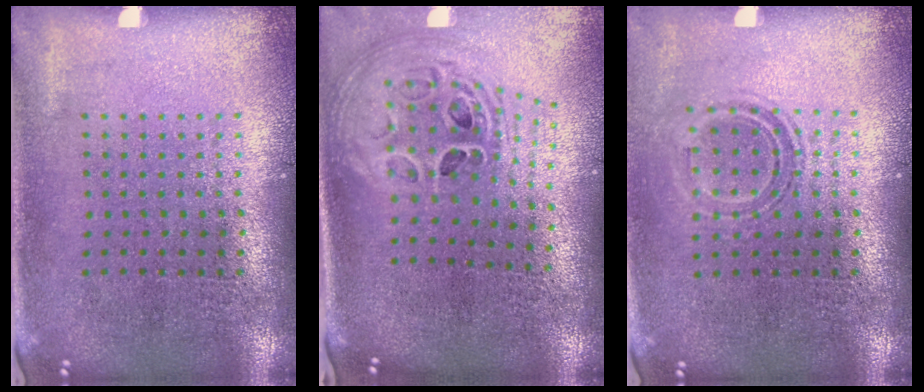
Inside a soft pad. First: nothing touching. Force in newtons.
{"total": 1.9, "press": 1.6, "slide": 1.1}
{"total": 1.2, "press": 1.0, "slide": 0.7}